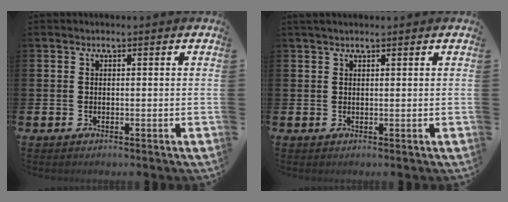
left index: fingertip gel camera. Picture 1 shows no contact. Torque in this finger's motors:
{"motor_torque": [0.09, -0.06, -0.14, 0.00]}